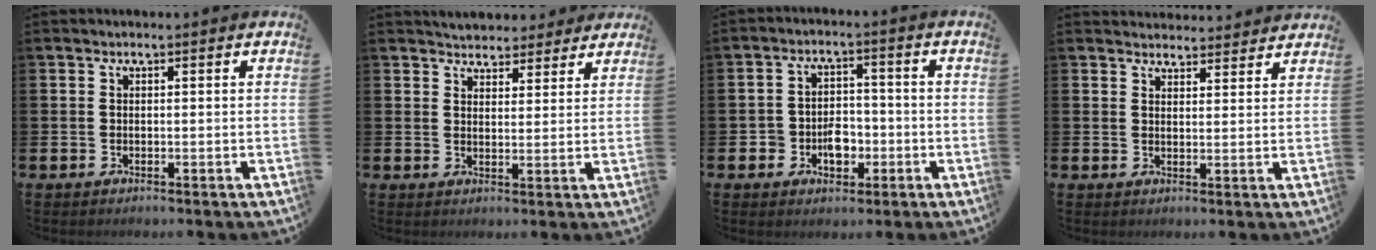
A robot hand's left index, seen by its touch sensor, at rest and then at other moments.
{"total": 4.4, "force": [4.2, 1.4, -0.2], "torque": [-0.002, -0.024, 0.073]}
{"total": 4.3, "force": [-1.8, 3.3, 2.0], "torque": [-0.043, 0.009, -0.039]}
{"total": 3.4, "force": [3.4, 0.6, -0.2], "torque": [0.006, -0.021, 0.061]}